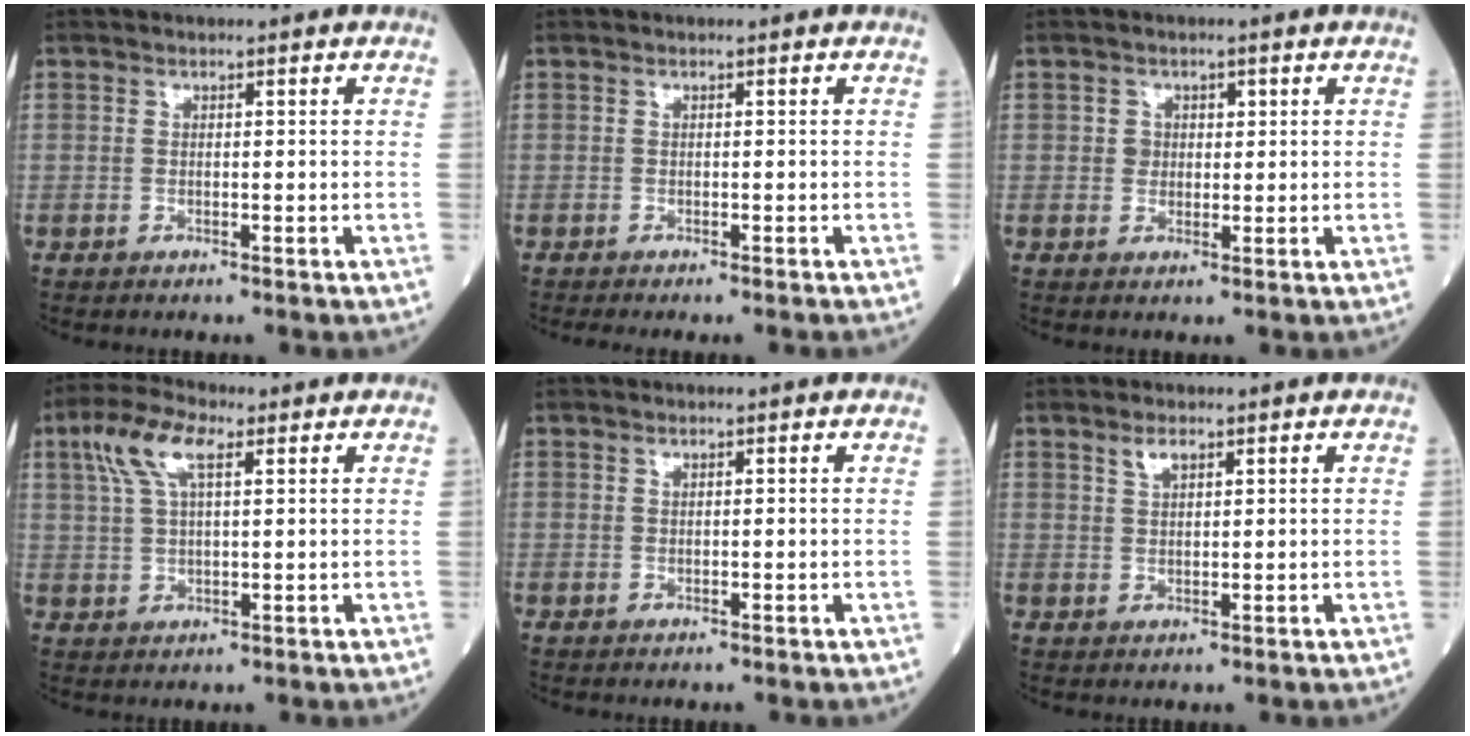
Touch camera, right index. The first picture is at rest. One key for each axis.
{"total": 3.1, "fx": -2.8, "fy": -0.3, "fz": 1.3, "tx": -0.011, "ty": -0.001, "tz": -0.038}
{"total": 2.1, "fx": 0.4, "fy": 1.9, "fz": 0.8, "tx": -0.011, "ty": 0.007, "tz": 0.005}
{"total": 7.3, "fx": 3.4, "fy": 2.3, "fz": 6.1, "tx": -0.135, "ty": 0.022, "tz": 0.066}
{"total": 0.0}
{"total": 1.9, "fx": 1.3, "fy": 0.7, "fz": 1.3, "tx": -0.026, "ty": 0.003, "tz": 0.028}